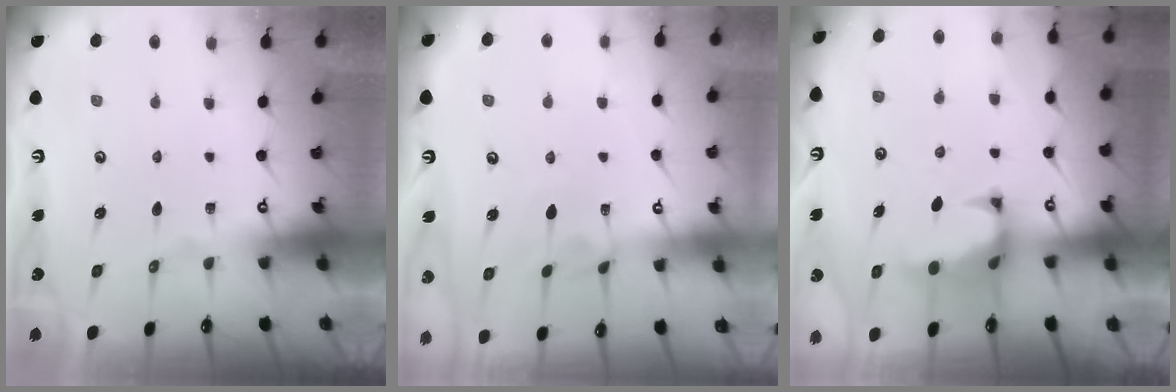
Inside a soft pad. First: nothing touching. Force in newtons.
{"total": 3.5, "press": 3.5, "slide": 0.1}
{"total": 1.8, "press": 1.4, "slide": 1.1}